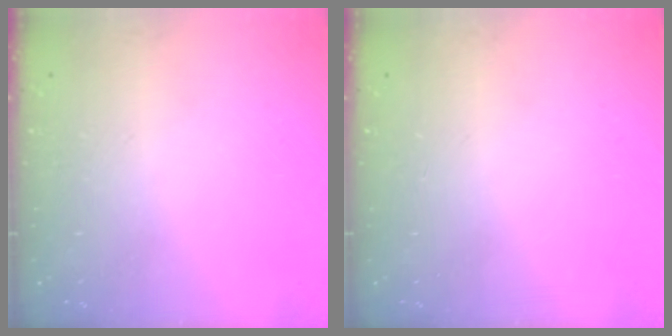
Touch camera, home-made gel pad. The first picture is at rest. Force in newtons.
{"total": 0.0}